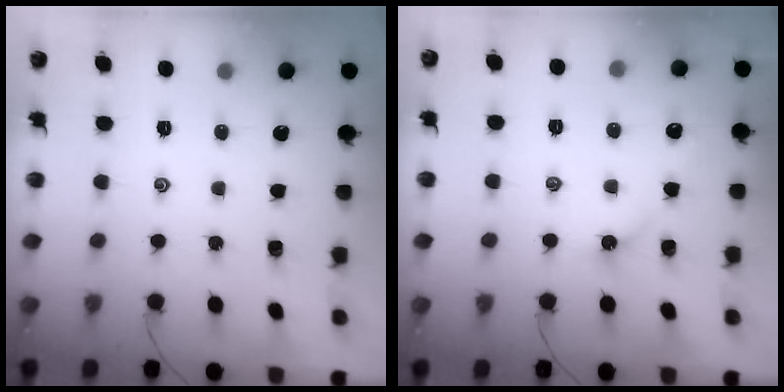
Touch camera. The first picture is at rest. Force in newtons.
{"total": 2.9, "press": 2.9, "slide": 0.6}